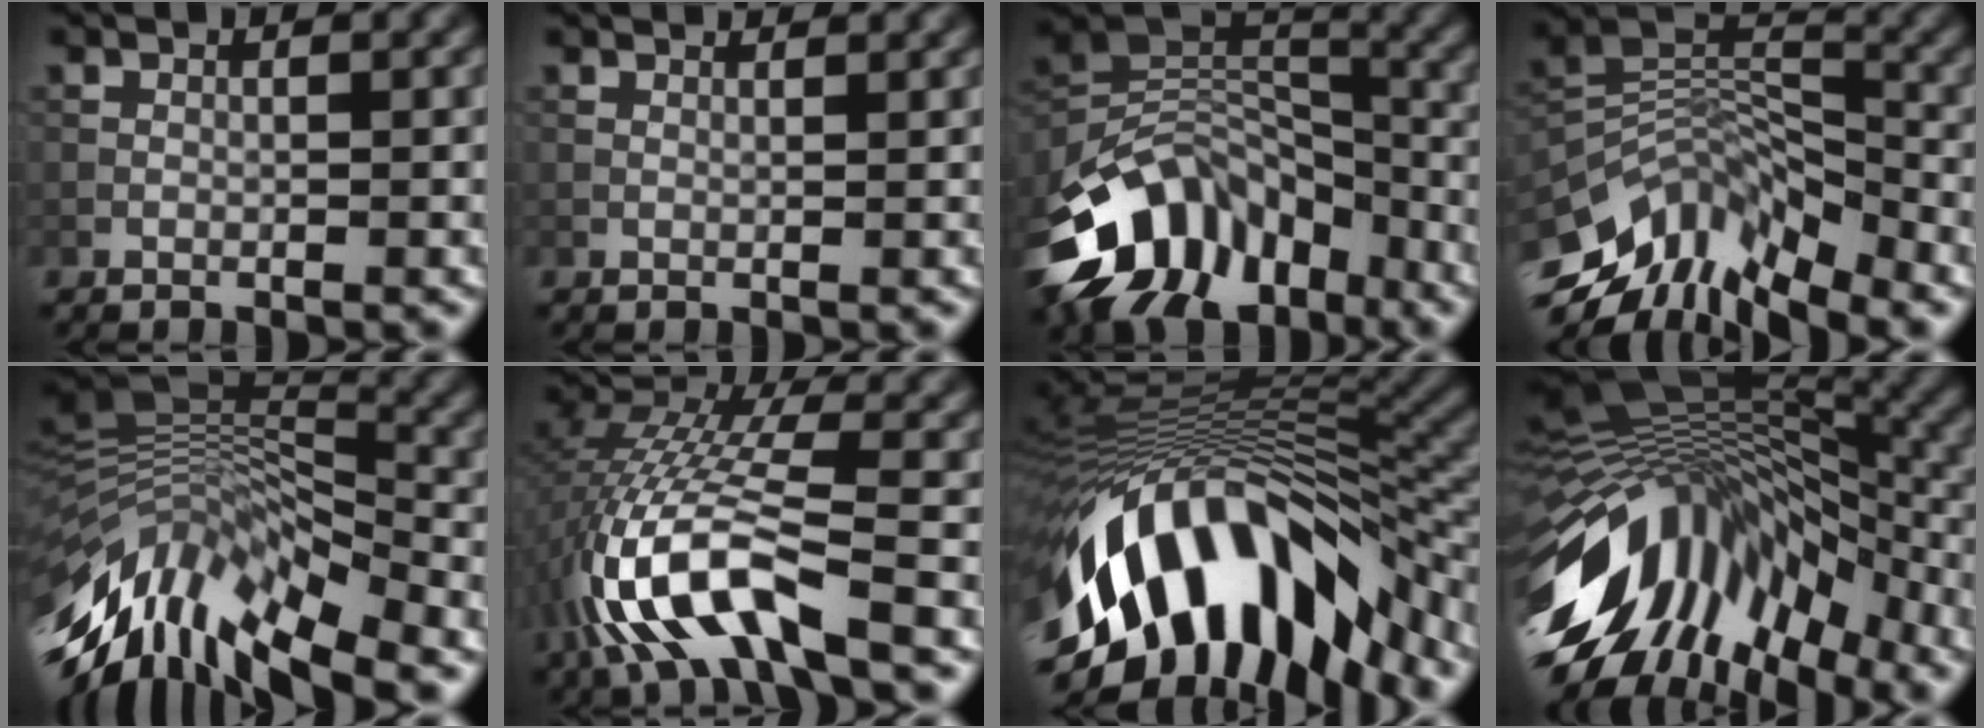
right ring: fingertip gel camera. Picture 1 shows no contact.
{"total": 1.4, "force": [1.2, 0.1, 0.6], "torque": [-0.020, -0.005, 0.012]}
{"total": 12.5, "force": [-7.4, 7.5, 6.8], "torque": [-0.126, 0.018, -0.146]}
{"total": 10.2, "force": [-6.8, 5.0, 5.8], "torque": [-0.103, 0.005, -0.134]}
{"total": 13.6, "force": [-5.7, 5.5, 11.1], "torque": [-0.226, 0.008, -0.103]}
{"total": 10.3, "force": [-5.0, 3.1, 8.4], "torque": [-0.187, 0.005, -0.097]}
{"total": 15.4, "force": [-6.7, 6.9, 12.0], "torque": [-0.229, 0.013, -0.107]}
{"total": 14.9, "force": [-5.1, 8.0, 11.5], "torque": [-0.217, 0.022, -0.100]}